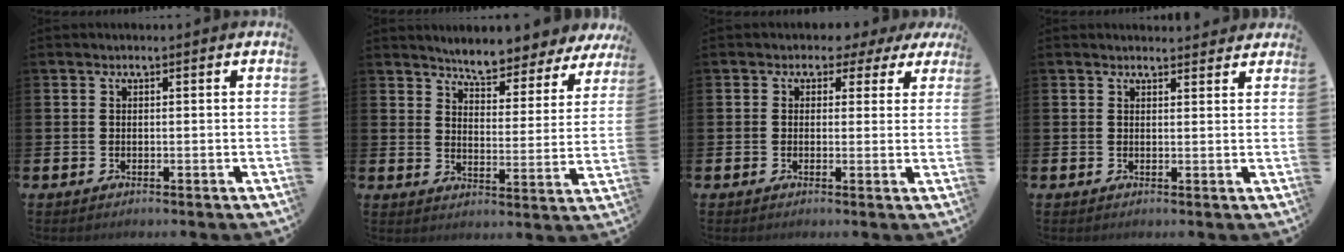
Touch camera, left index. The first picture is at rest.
{"total": 6.1, "force": [5.9, 0.7, 1.0], "torque": [-0.043, -0.042, 0.101]}
{"total": 2.3, "force": [1.2, 1.9, 0.7], "torque": [-0.011, 0.003, 0.015]}
{"total": 2.0, "force": [2.0, 0.5, 0.0], "torque": [0.012, -0.012, 0.033]}